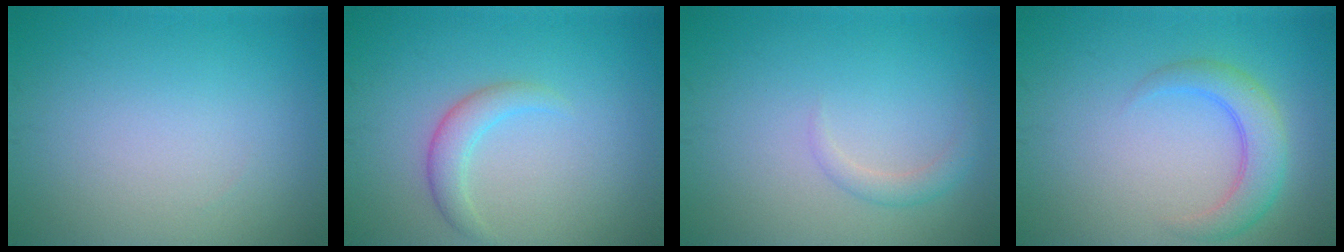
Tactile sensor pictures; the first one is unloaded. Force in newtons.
{"total": 2.2, "press": 2.2, "slide": 0.2}
{"total": 1.3, "press": 1.3, "slide": 0.1}
{"total": 3.5, "press": 3.5, "slide": 0.1}